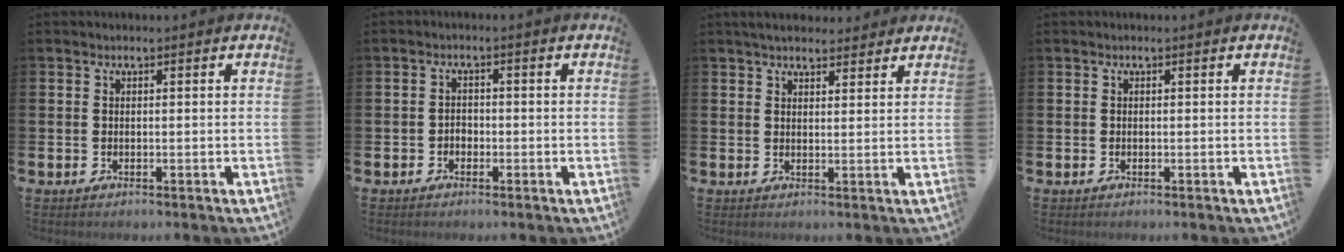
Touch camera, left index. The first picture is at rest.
{"total": 1.5, "force": [-0.9, 1.2, 0.3], "torque": [-0.007, 0.003, -0.021]}
{"total": 3.9, "force": [3.7, 1.0, 0.7], "torque": [-0.016, -0.010, 0.068]}
{"total": 0.0}